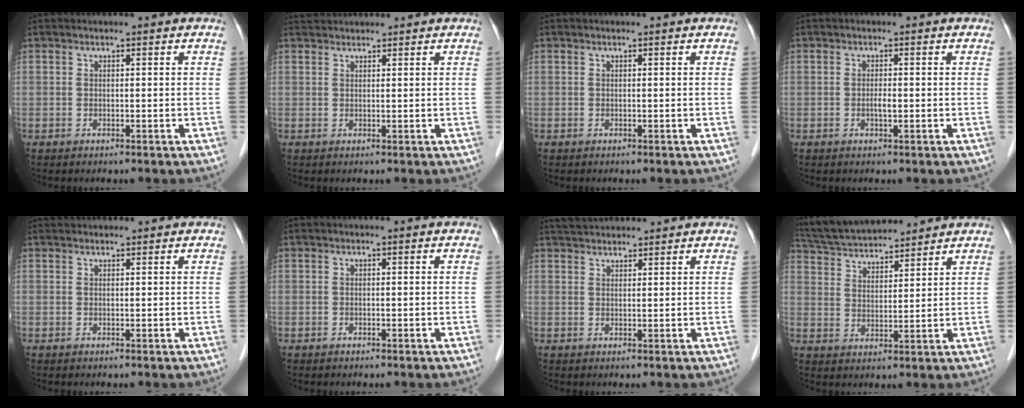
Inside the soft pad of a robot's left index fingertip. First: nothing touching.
{"total": 2.7, "force": [2.7, 0.3, 0.3], "torque": [-0.007, 0.030, 0.050]}
{"total": 0.0}
{"total": 1.0, "force": [-0.2, 0.2, 1.0], "torque": [-0.020, -0.001, -0.003]}
{"total": 2.6, "force": [2.5, 0.5, 0.4], "torque": [-0.006, 0.031, 0.040]}
{"total": 0.0}
{"total": 5.6, "force": [5.3, 1.0, 1.5], "torque": [-0.026, 0.038, 0.088]}
{"total": 13.6, "force": [12.6, 2.2, 4.4], "torque": [-0.086, 0.033, 0.221]}